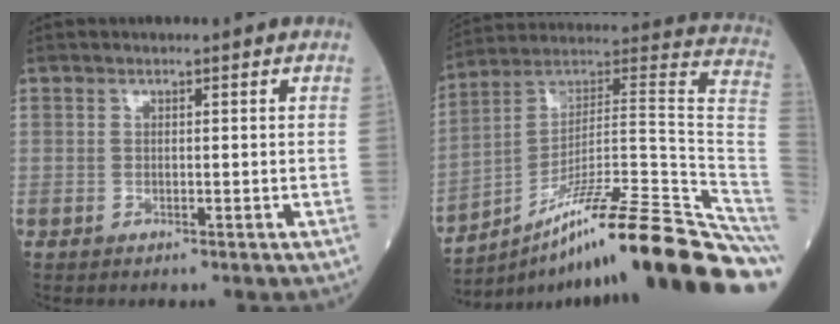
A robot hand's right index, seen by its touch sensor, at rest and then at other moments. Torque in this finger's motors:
{"motor_torque": [-0.38, -0.64, 0.38, 0.11]}